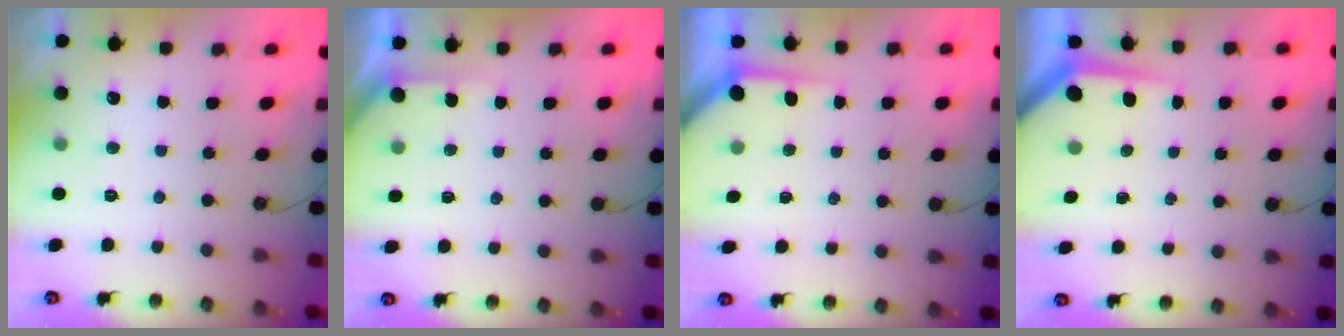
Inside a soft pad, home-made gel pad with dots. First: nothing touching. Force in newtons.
{"total": 2.5, "press": 2.5, "slide": 0.3}
{"total": 3.4, "press": 3.4, "slide": 0.3}
{"total": 5.2, "press": 5.2, "slide": 0.3}